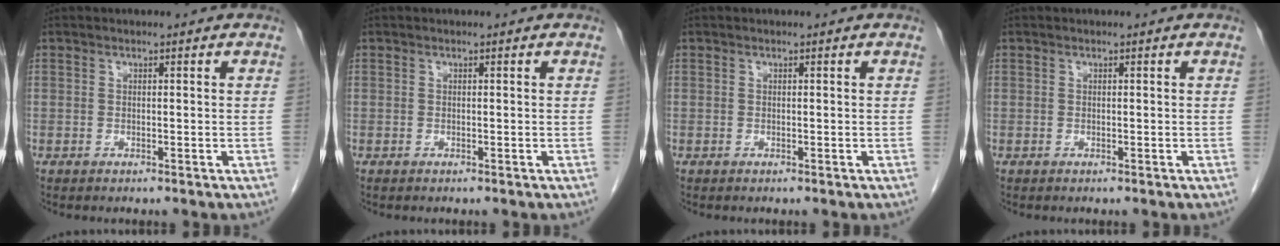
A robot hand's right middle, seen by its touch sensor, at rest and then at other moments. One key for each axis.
{"total": 0.0}
{"total": 0.0}
{"total": 0.0}